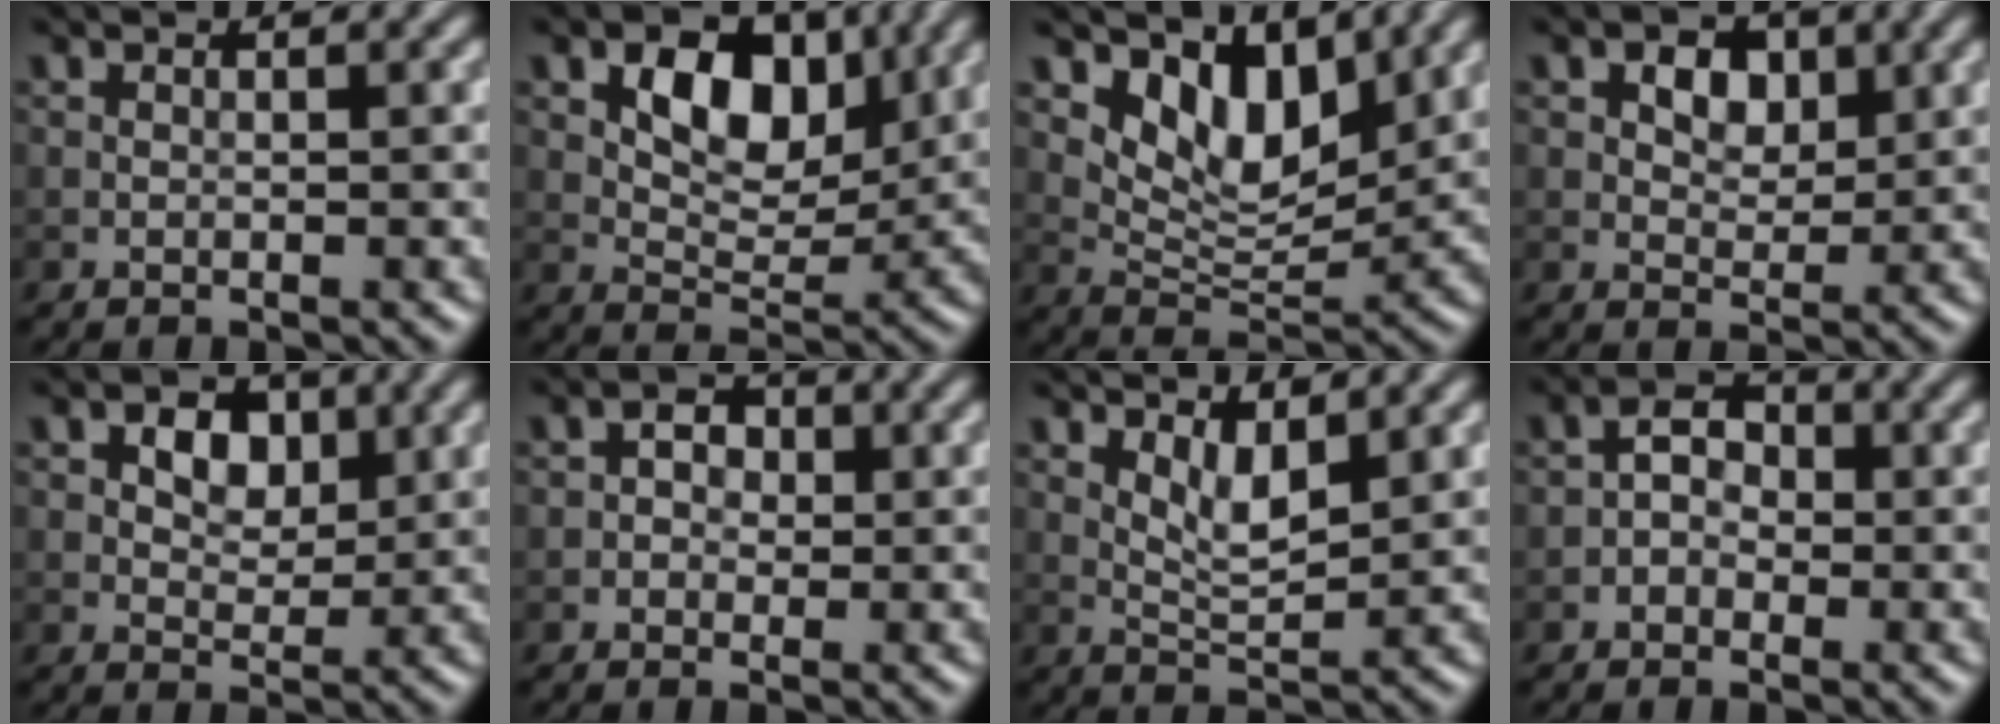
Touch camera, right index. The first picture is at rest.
{"total": 6.7, "force": [2.3, 4.2, 4.7], "torque": [-0.067, -0.005, 0.034]}
{"total": 5.9, "force": [3.3, 3.1, 3.8], "torque": [-0.067, -0.017, 0.057]}
{"total": 3.7, "force": [1.3, 2.5, 2.4], "torque": [-0.033, 0.001, 0.012]}
{"total": 4.1, "force": [1.3, 2.8, 2.7], "torque": [-0.037, 0.001, 0.012]}
{"total": 1.9, "force": [0.0, 1.6, 1.0], "torque": [-0.003, 0.002, -0.009]}
{"total": 2.9, "force": [1.4, 1.1, 2.3], "torque": [-0.043, -0.007, 0.030]}
{"total": 2.3, "force": [-0.6, 1.8, 1.3], "torque": [-0.016, 0.009, -0.017]}